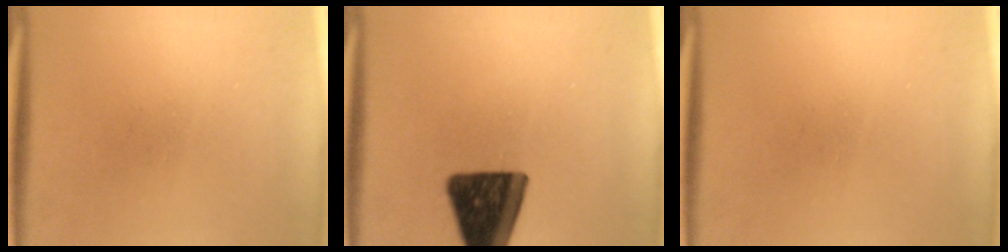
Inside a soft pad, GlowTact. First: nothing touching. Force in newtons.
{"total": 14.9}
{"total": 0.0}